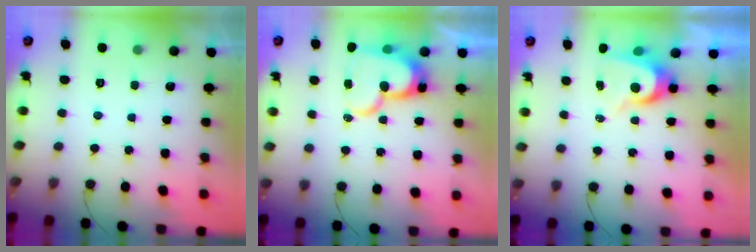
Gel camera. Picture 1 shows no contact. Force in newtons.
{"total": 18.0, "press": 17.9, "slide": 1.9}
{"total": 7.3, "press": 7.3, "slide": 0.5}